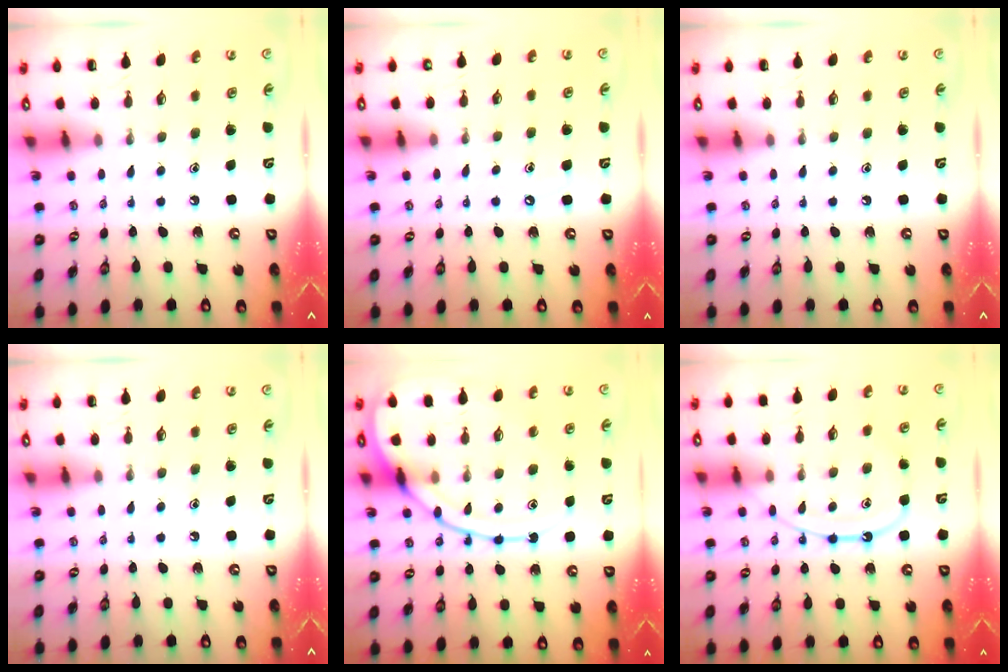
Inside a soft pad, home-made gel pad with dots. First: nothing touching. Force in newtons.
{"total": 3.8, "press": 3.8, "slide": 0.4}
{"total": 0.0}
{"total": 0.0}
{"total": 14.1, "press": 14.1, "slide": 1.1}
{"total": 11.1, "press": 11.1, "slide": 1.2}